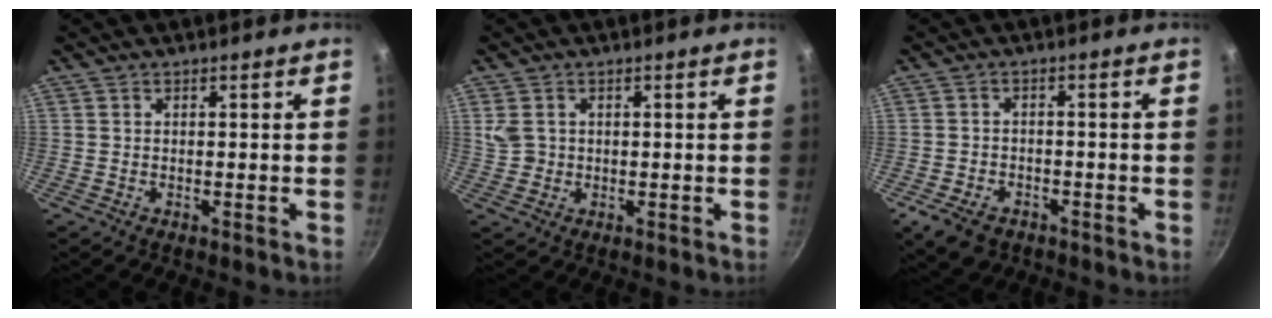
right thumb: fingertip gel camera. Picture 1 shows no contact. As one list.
[{"total": 3.0, "force": [0.6, 2.6, 1.5], "torque": [-0.022, 0.001, 0.016]}, {"total": 6.6, "force": [-3.8, 4.3, 3.2], "torque": [-0.058, 0.014, -0.058]}]